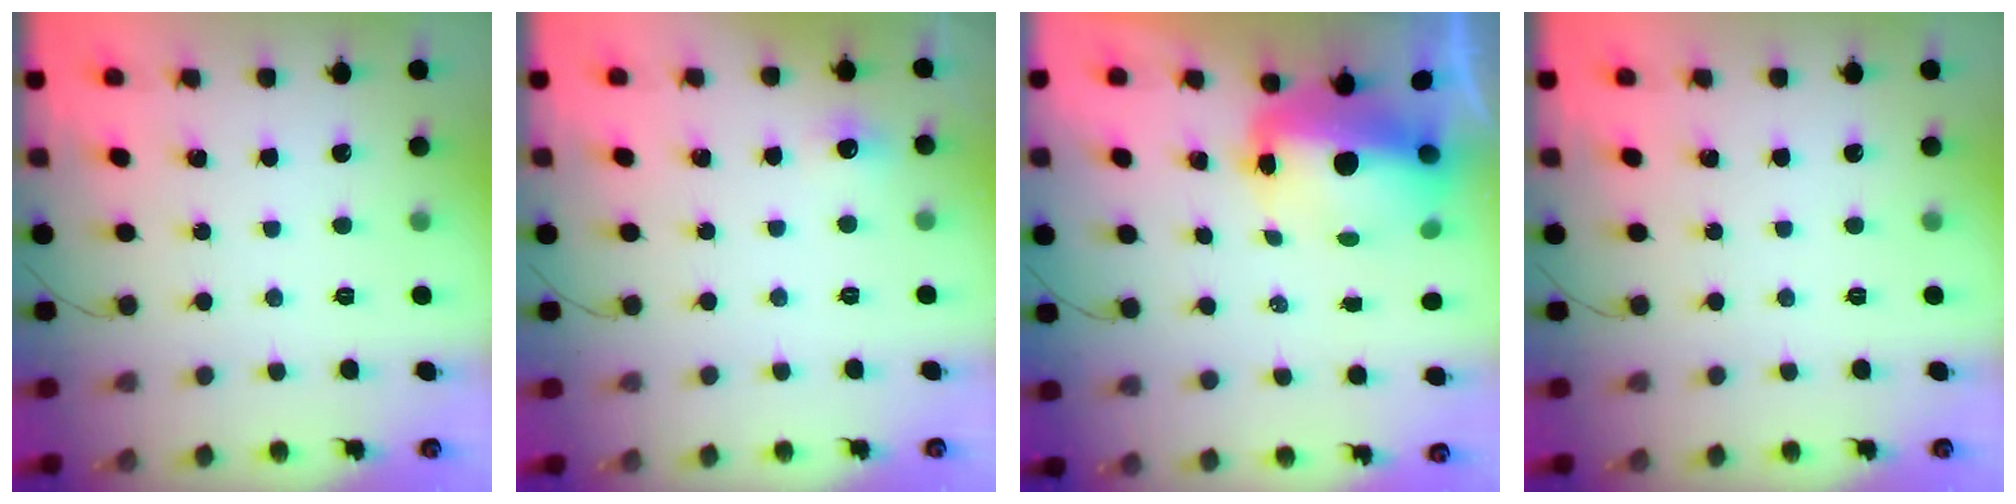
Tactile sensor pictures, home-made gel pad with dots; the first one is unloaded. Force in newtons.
{"total": 4.9, "press": 4.4, "slide": 2.2}
{"total": 11.6, "press": 11.4, "slide": 2.4}
{"total": 0.0}